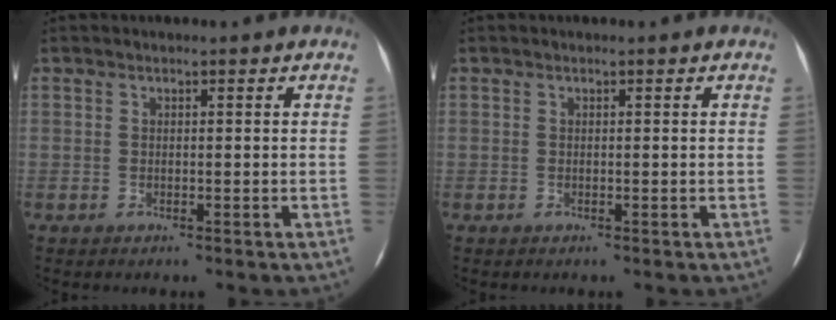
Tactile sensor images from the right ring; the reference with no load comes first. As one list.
[{"total": 0.0}]